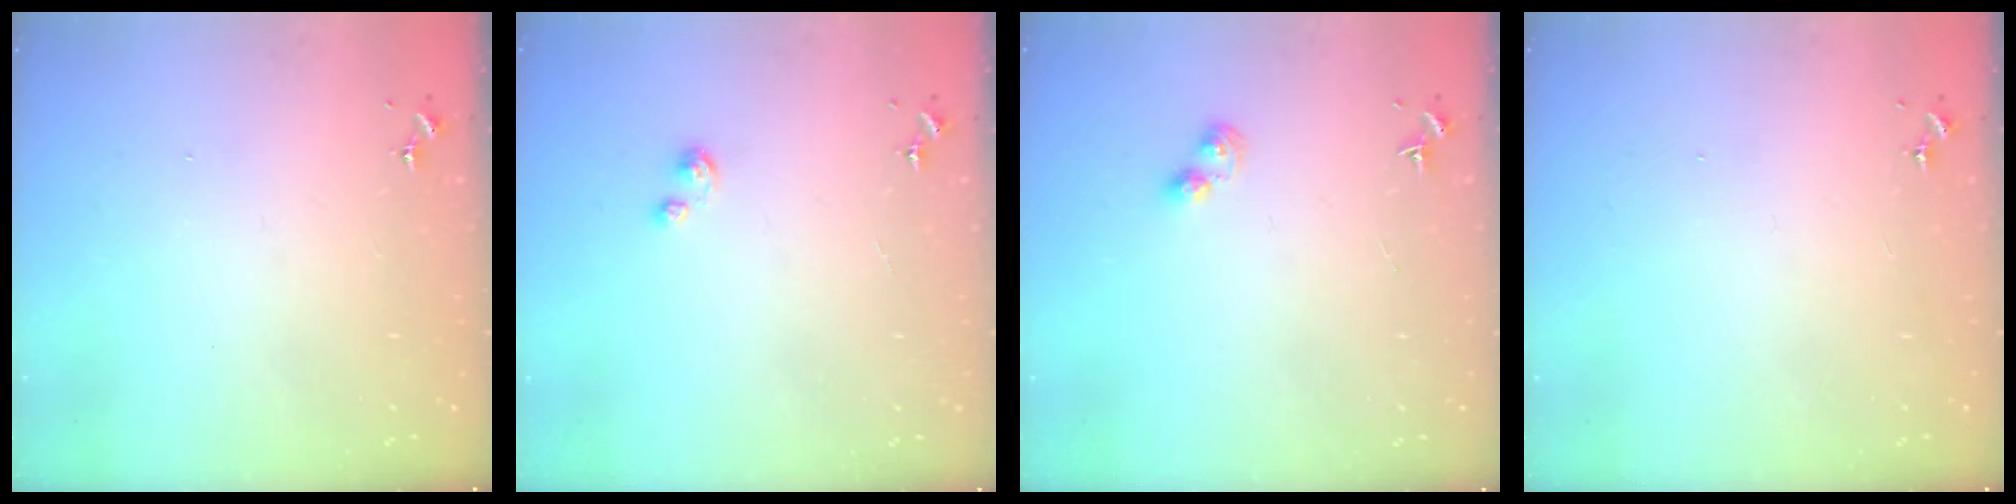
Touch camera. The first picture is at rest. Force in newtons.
{"total": 3.3, "press": 3.3, "slide": 0.4}
{"total": 3.4, "press": 3.4, "slide": 0.4}
{"total": 0.0}